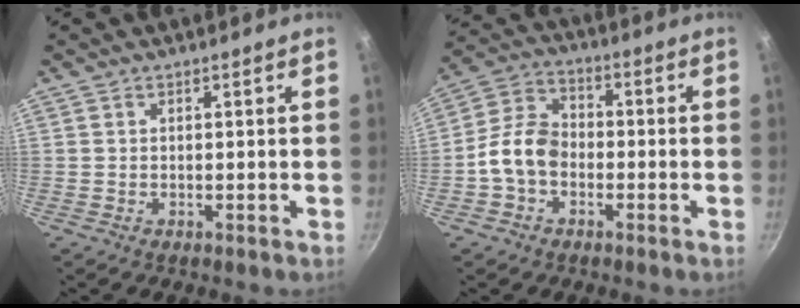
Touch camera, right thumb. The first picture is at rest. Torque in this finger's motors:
{"motor_torque": [1.03, 1.72, 0.96, -1.03, 0.09]}